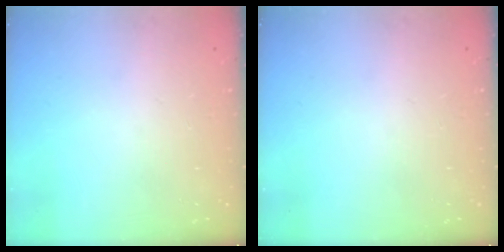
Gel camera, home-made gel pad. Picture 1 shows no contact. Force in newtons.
{"total": 0.0}